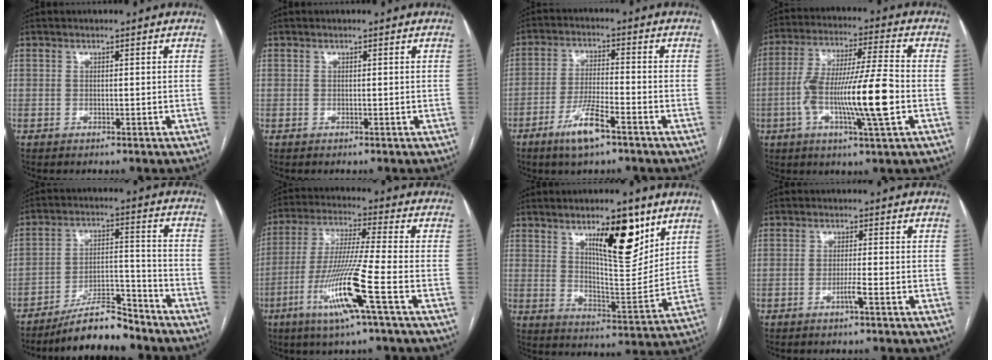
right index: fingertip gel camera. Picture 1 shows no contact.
{"total": 0.0}
{"total": 7.5, "force": [-4.6, 1.0, 5.8], "torque": [-0.116, -0.008, -0.084]}
{"total": 15.1, "force": [-3.4, 0.7, 14.7], "torque": [-0.274, 0.000, -0.063]}
{"total": 10.5, "force": [-9.2, 2.0, 4.7], "torque": [-0.073, 0.018, -0.158]}
{"total": 13.6, "force": [-5.7, -1.2, 12.2], "torque": [-0.249, -0.021, -0.112]}
{"total": 13.1, "force": [7.4, 3.5, 10.3], "torque": [-0.155, -0.008, 0.122]}
{"total": 2.0, "force": [-1.0, -0.4, 1.6], "torque": [-0.032, -0.002, -0.020]}